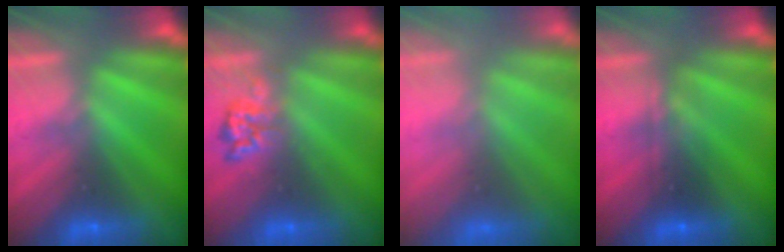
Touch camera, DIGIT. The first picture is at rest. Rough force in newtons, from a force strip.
{"total": 2.4}
{"total": 9.1}
{"total": 2.3}